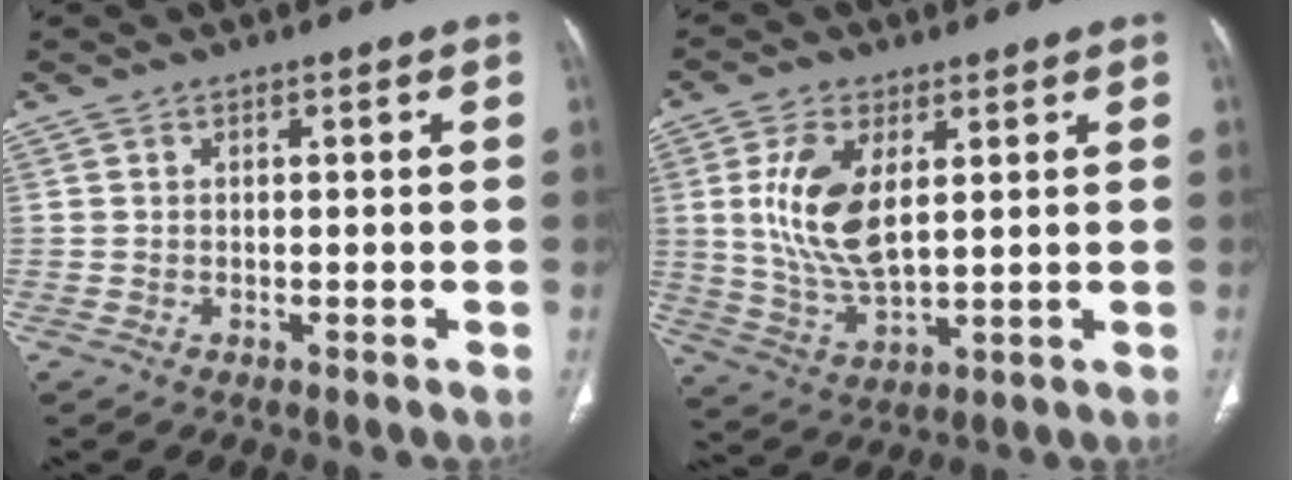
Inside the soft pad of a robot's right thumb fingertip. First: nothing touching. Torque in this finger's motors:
{"motor_torque": [-0.67, 1.16, 1.22, 0.39, 0.13]}